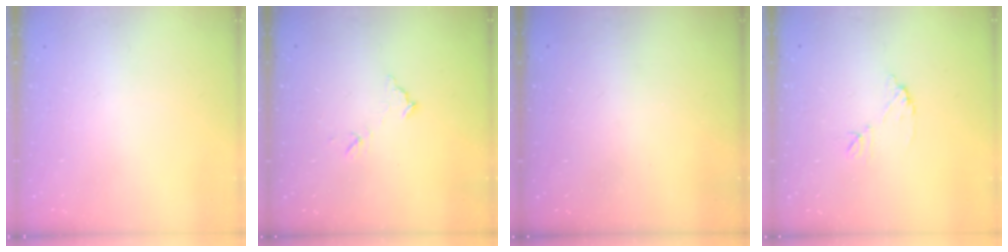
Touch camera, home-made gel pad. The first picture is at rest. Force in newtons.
{"total": 7.0, "press": 7.0, "slide": 0.3}
{"total": 3.1, "press": 3.1, "slide": 0.1}
{"total": 6.5, "press": 6.4, "slide": 0.5}